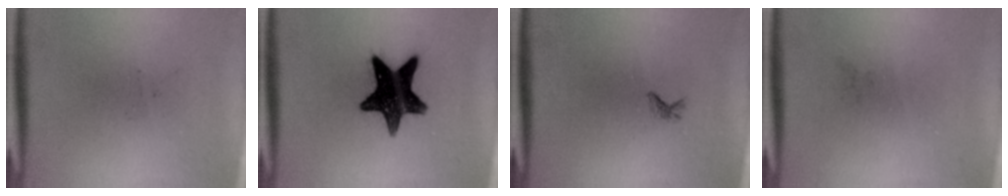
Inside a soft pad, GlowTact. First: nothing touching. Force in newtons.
{"total": 15.1}
{"total": 0.6}
{"total": 0.0}